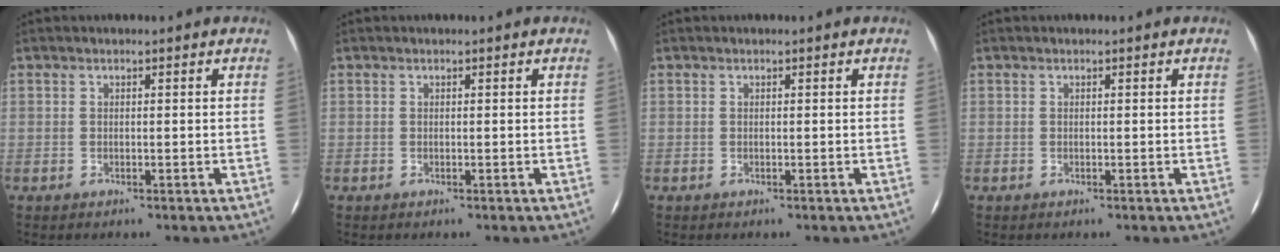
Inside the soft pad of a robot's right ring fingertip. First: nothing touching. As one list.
[{"total": 0.0}, {"total": 0.0}, {"total": 0.0}]